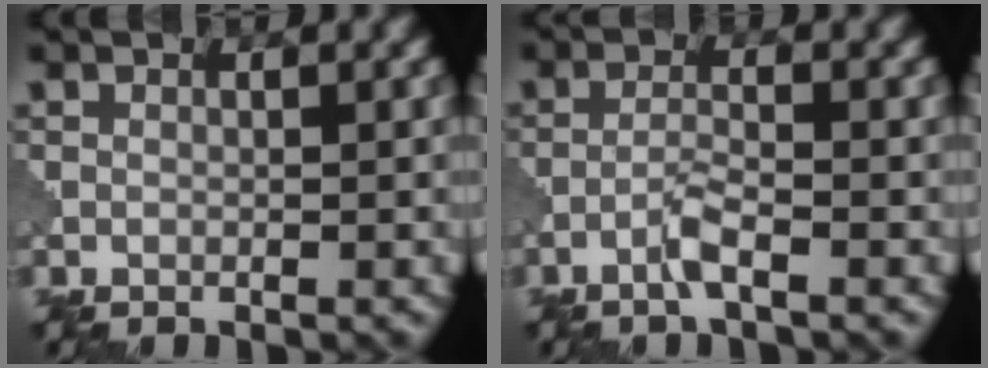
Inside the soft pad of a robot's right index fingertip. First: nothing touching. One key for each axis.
{"total": 2.1, "fx": -1.3, "fy": 0.1, "fz": 1.6, "tx": -0.034, "ty": 0.007, "tz": -0.031}